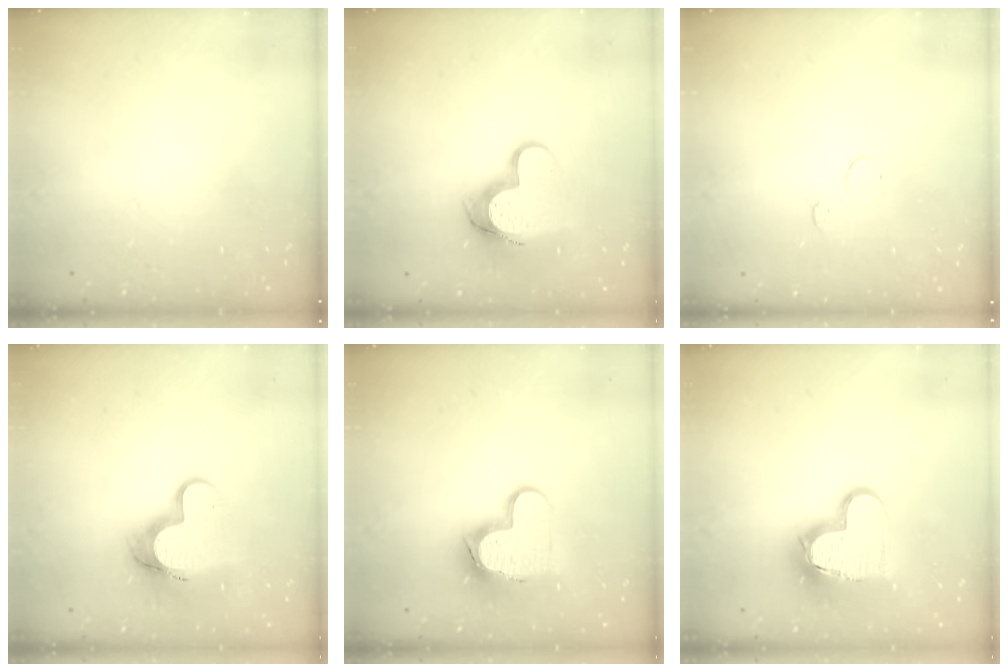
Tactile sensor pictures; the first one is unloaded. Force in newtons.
{"total": 12.7, "press": 12.7, "slide": 1.4}
{"total": 3.2, "press": 3.2, "slide": 0.3}
{"total": 11.5, "press": 11.4, "slide": 1.2}
{"total": 11.7, "press": 11.7, "slide": 1.0}
{"total": 12.7, "press": 12.7, "slide": 1.4}